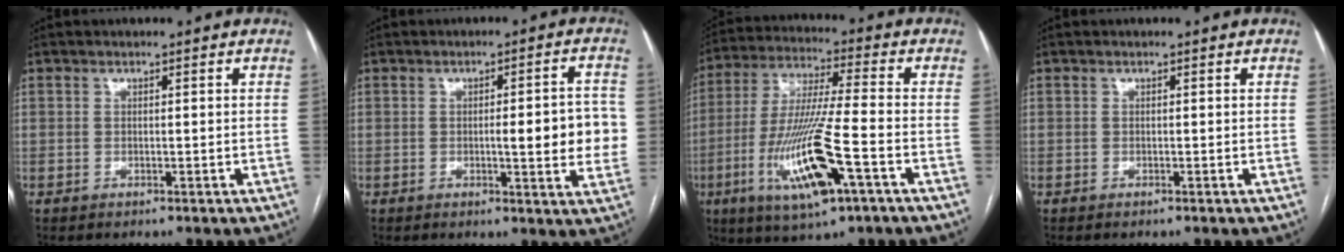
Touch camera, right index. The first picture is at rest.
{"total": 8.4, "force": [-0.4, 1.6, 8.2], "torque": [-0.099, 0.008, -0.006]}
{"total": 16.4, "force": [-6.1, 1.3, 15.2], "torque": [-0.310, -0.023, -0.108]}
{"total": 0.0}